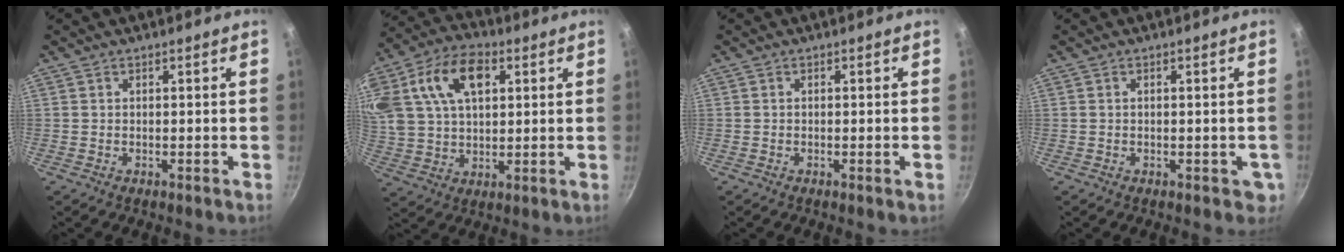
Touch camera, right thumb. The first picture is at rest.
{"total": 21.5, "force": [7.2, 13.8, 14.7], "torque": [-0.302, 0.024, 0.128]}
{"total": 0.8, "force": [-0.2, -0.1, 0.8], "torque": [-0.018, 0.000, -0.005]}
{"total": 2.7, "force": [-0.4, 1.5, 2.2], "torque": [-0.018, -0.001, -0.002]}